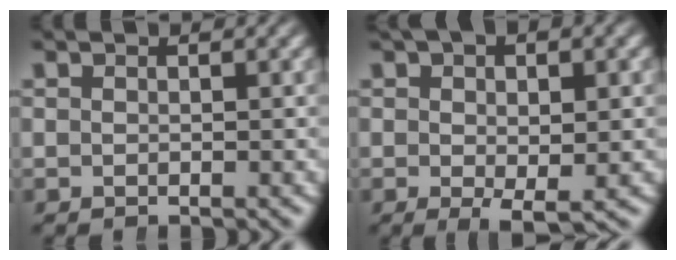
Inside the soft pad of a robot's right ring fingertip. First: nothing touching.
{"total": 3.1, "force": [-0.3, 1.1, 2.9], "torque": [-0.048, -0.011, 0.002]}